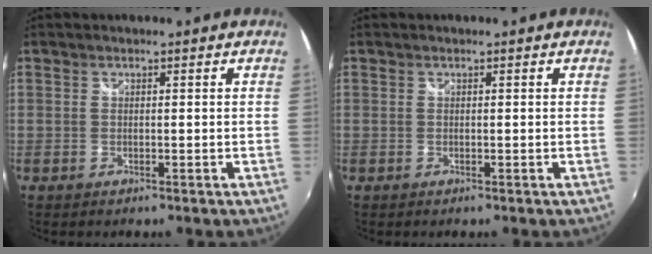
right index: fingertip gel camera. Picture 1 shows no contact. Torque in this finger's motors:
{"motor_torque": [0.00, 0.00, 0.00, 0.00]}